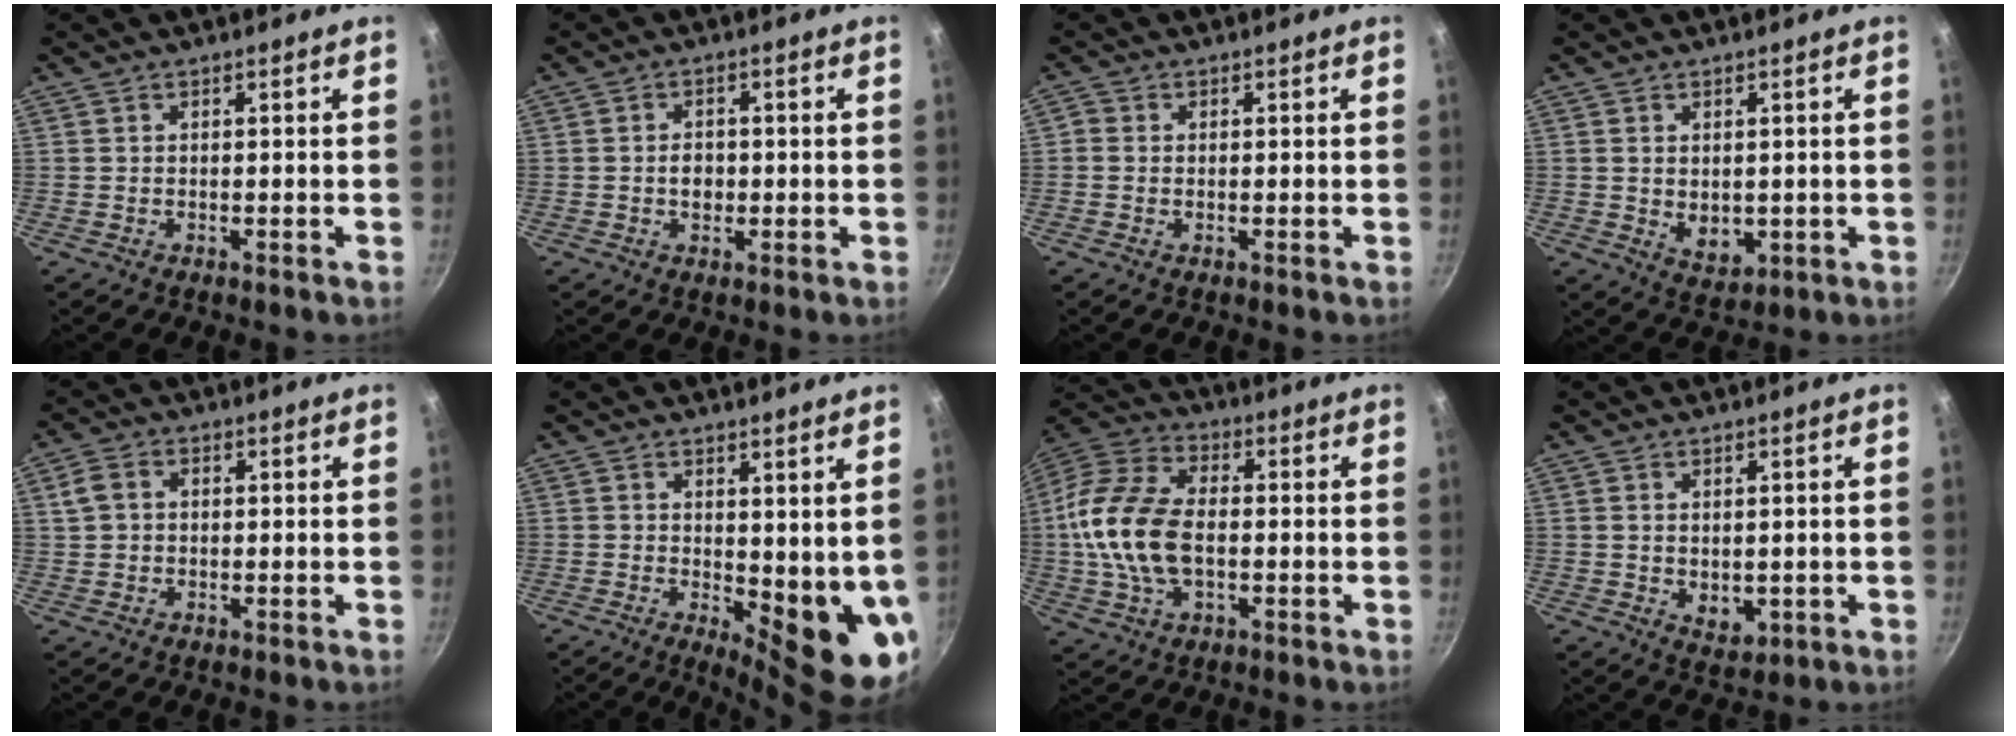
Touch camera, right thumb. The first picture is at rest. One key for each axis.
{"total": 3.2, "fx": -0.4, "fy": 2.4, "fz": 2.0, "tx": -0.017, "ty": 0.006, "tz": -0.007}
{"total": 1.1, "fx": -0.2, "fy": 0.9, "fz": 0.6, "tx": -0.016, "ty": 0.004, "tz": -0.008}
{"total": 5.3, "fx": 0.1, "fy": 3.8, "fz": 3.7, "tx": -0.051, "ty": -0.013, "tz": 0.011}
{"total": 4.3, "fx": 0.5, "fy": 3.4, "fz": 2.6, "tx": -0.047, "ty": 0.011, "tz": 0.004}
{"total": 10.3, "fx": 1.3, "fy": 4.2, "fz": 9.3, "tx": -0.099, "ty": -0.029, "tz": 0.026}
{"total": 16.7, "fx": -0.8, "fy": 10.1, "fz": 13.3, "tx": -0.255, "ty": 0.027, "tz": -0.029}
{"total": 4.2, "fx": 0.1, "fy": 3.0, "fz": 2.9, "tx": -0.043, "ty": -0.012, "tz": 0.008}